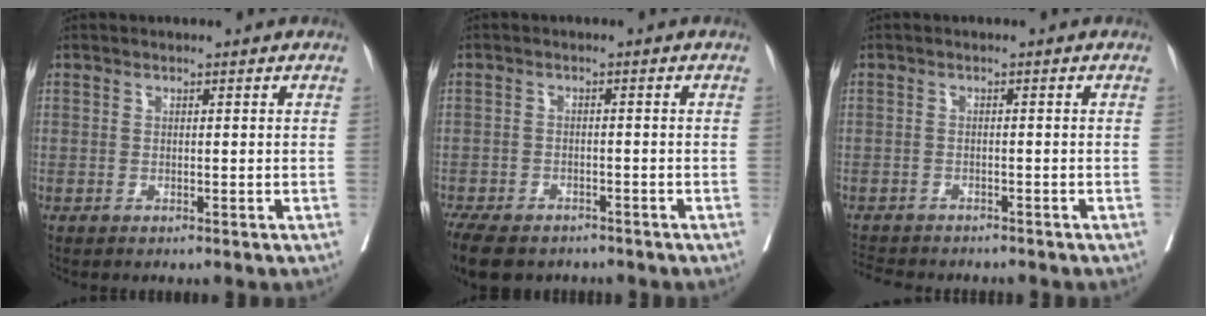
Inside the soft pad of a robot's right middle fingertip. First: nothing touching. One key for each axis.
{"total": 11.5, "fx": -8.6, "fy": 5.5, "fz": 5.2, "tx": -0.115, "ty": -0.015, "tz": -0.123}
{"total": 7.1, "fx": -6.4, "fy": 2.0, "fz": 2.3, "tx": -0.039, "ty": -0.003, "tz": -0.091}